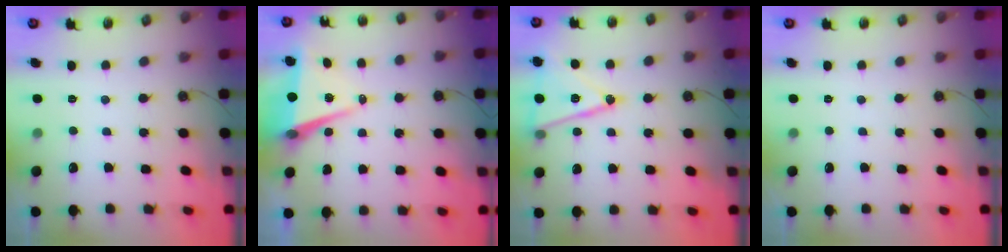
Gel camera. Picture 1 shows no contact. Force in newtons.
{"total": 7.9, "press": 6.7, "slide": 4.2}
{"total": 16.6, "press": 16.3, "slide": 3.3}
{"total": 0.0}